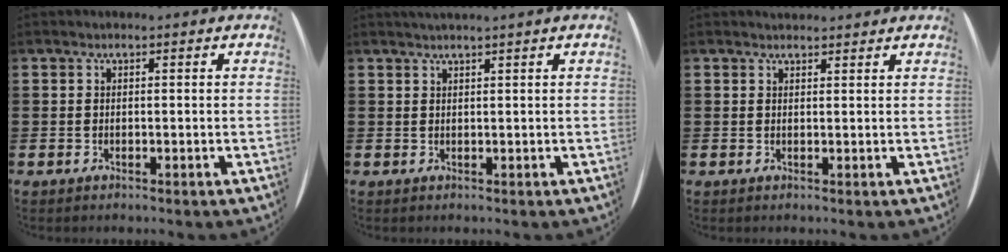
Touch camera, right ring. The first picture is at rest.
{"total": 0.9, "force": [0.8, -0.4, 0.3], "torque": [-0.003, -0.003, 0.015]}
{"total": 1.0, "force": [1.0, 0.1, -0.2], "torque": [0.002, 0.003, 0.020]}